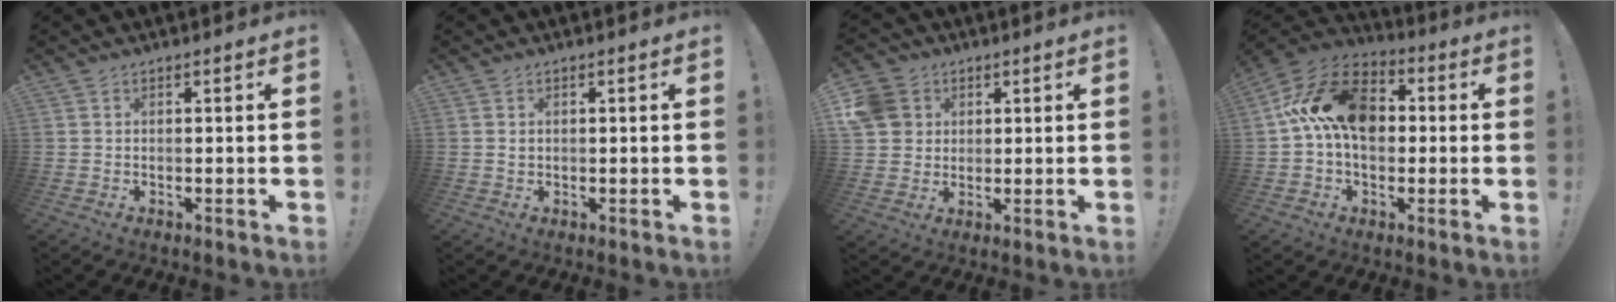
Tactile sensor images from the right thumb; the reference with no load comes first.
{"total": 0.7, "force": [0.2, 0.6, 0.3], "torque": [-0.007, 0.004, 0.004]}
{"total": 8.7, "force": [2.9, 7.7, 2.8], "torque": [-0.058, -0.008, 0.059]}
{"total": 18.2, "force": [2.6, 12.4, 13.1], "torque": [-0.227, 0.022, 0.048]}